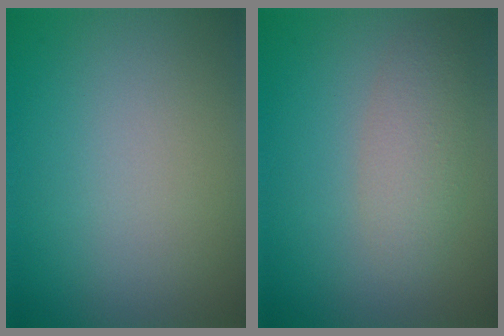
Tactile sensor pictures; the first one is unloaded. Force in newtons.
{"total": 2.9, "press": 2.9, "slide": 0.1}